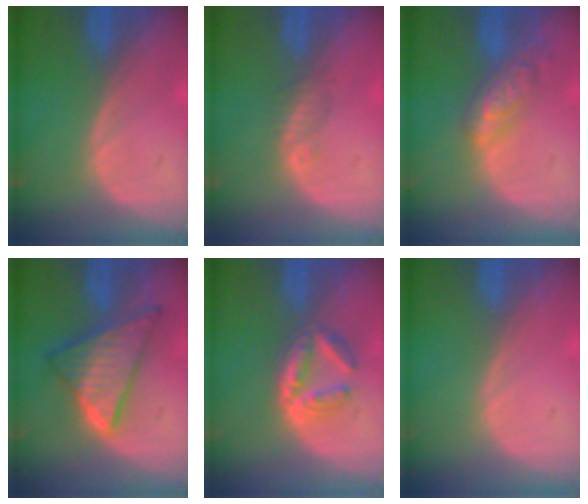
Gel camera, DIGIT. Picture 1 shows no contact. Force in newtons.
{"total": 1.8, "press": 1.6, "slide": 0.8}
{"total": 5.9, "press": 5.1, "slide": 2.9}
{"total": 9.0, "press": 9.0, "slide": 0.6}
{"total": 5.8, "press": 5.3, "slide": 2.4}
{"total": 0.0}